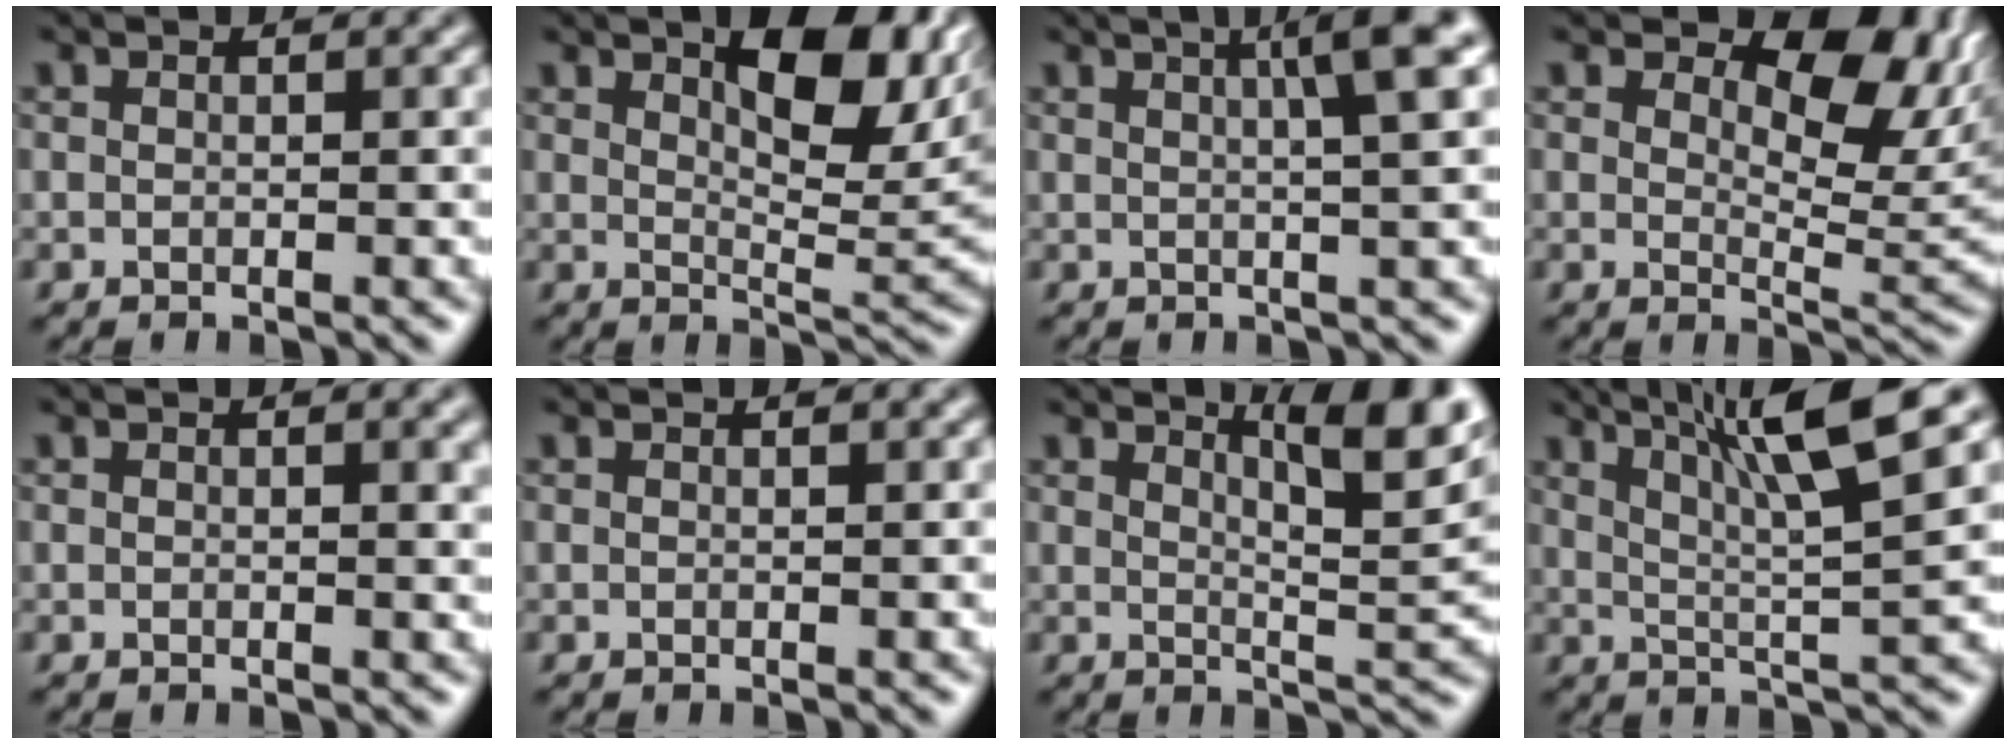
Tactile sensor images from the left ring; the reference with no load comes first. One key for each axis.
{"total": 8.0, "fx": 3.0, "fy": 3.2, "fz": 6.7, "tx": -0.098, "ty": -0.001, "tz": 0.046}
{"total": 4.5, "fx": 1.8, "fy": 0.6, "fz": 4.1, "tx": -0.047, "ty": 0.012, "tz": 0.025}
{"total": 9.9, "fx": 5.0, "fy": 5.1, "fz": 6.8, "tx": -0.084, "ty": 0.005, "tz": 0.075}
{"total": 1.5, "fx": 0.8, "fy": 0.6, "fz": 1.2, "tx": -0.005, "ty": -0.001, "tz": 0.011}
{"total": 0.6, "fx": 0.5, "fy": 0.2, "fz": 0.2, "tx": -0.002, "ty": -0.003, "tz": 0.002}
{"total": 6.9, "fx": 4.0, "fy": 1.7, "fz": 5.4, "tx": -0.056, "ty": 0.004, "tz": 0.066}
{"total": 8.7, "fx": 4.3, "fy": 1.4, "fz": 7.4, "tx": -0.121, "ty": 0.012, "tz": 0.077}